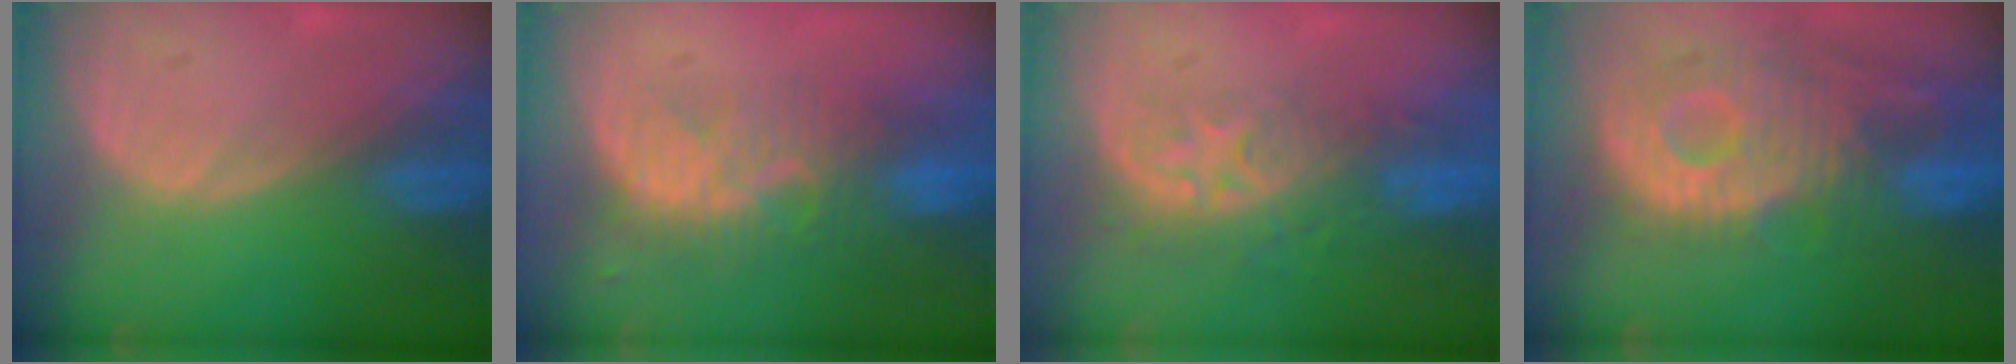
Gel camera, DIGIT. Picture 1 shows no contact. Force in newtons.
{"total": 8.1, "press": 7.4, "slide": 3.5}
{"total": 8.7, "press": 7.2, "slide": 4.9}
{"total": 12.2, "press": 10.9, "slide": 5.6}